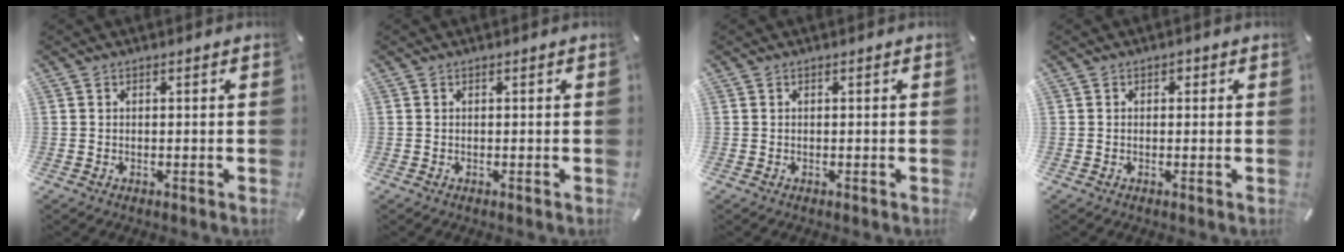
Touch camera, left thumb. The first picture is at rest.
{"total": 0.0}
{"total": 0.0}
{"total": 1.1, "force": [0.1, 1.0, 0.5], "torque": [-0.002, 0.005, -0.002]}